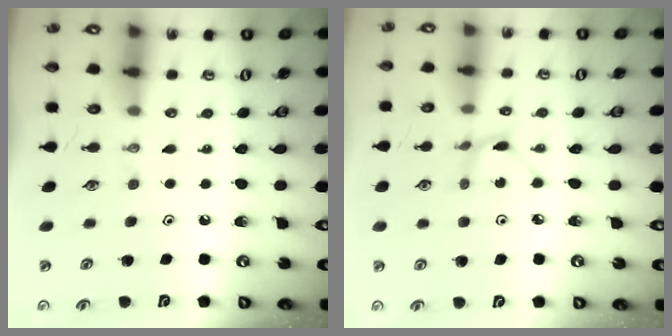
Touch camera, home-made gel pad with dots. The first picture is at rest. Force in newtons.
{"total": 2.2, "press": 2.2, "slide": 0.3}